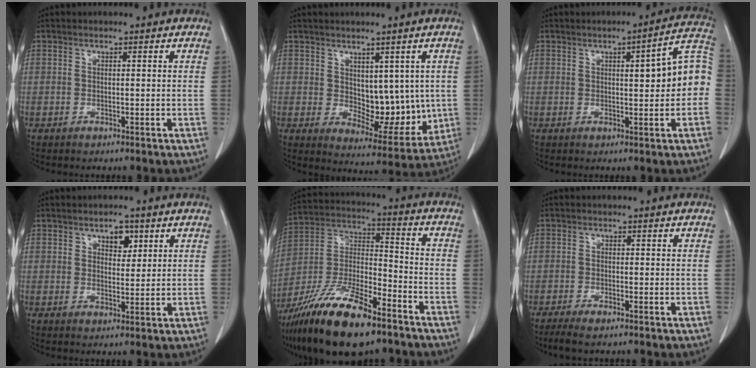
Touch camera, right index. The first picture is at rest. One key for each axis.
{"total": 9.5, "fx": 1.0, "fy": 5.5, "fz": 7.7, "tx": -0.091, "ty": -0.008, "tz": 0.035}
{"total": 9.0, "fx": 0.3, "fy": 1.7, "fz": 8.8, "tx": -0.109, "ty": 0.029, "tz": 0.001}
{"total": 3.3, "fx": 1.8, "fy": 1.8, "fz": 2.1, "tx": -0.027, "ty": 0.000, "tz": 0.027}
{"total": 19.9, "fx": -13.8, "fy": 5.1, "fz": 13.4, "tx": -0.275, "ty": -0.012, "tz": -0.249}
{"total": 3.8, "fx": -2.9, "fy": 0.8, "fz": 2.3, "tx": -0.041, "ty": -0.009, "tz": -0.044}